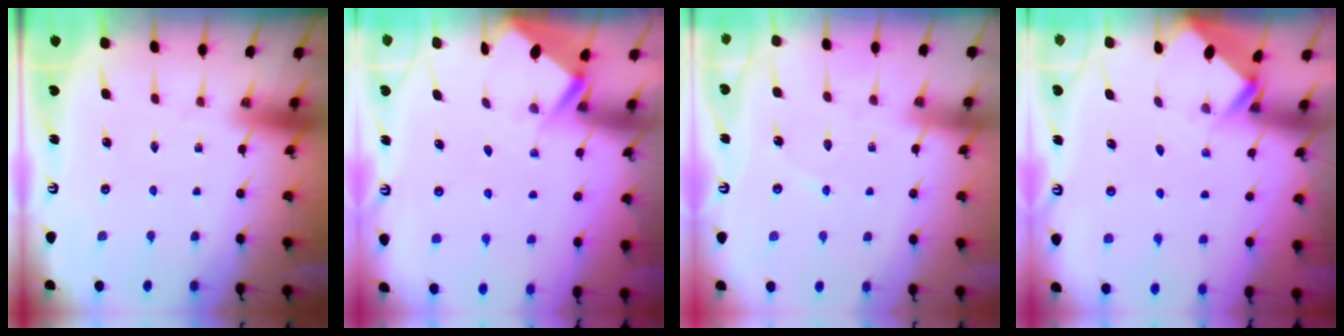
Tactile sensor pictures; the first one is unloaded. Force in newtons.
{"total": 2.9, "press": 2.8, "slide": 0.3}
{"total": 2.6, "press": 2.5, "slide": 0.3}
{"total": 2.5, "press": 2.5, "slide": 0.2}